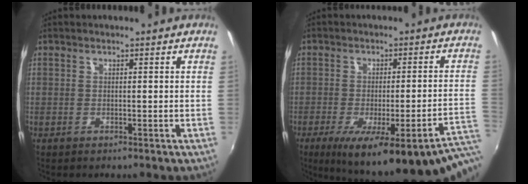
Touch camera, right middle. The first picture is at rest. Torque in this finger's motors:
{"motor_torque": [1.14, -1.00, 0.64, 0.09]}